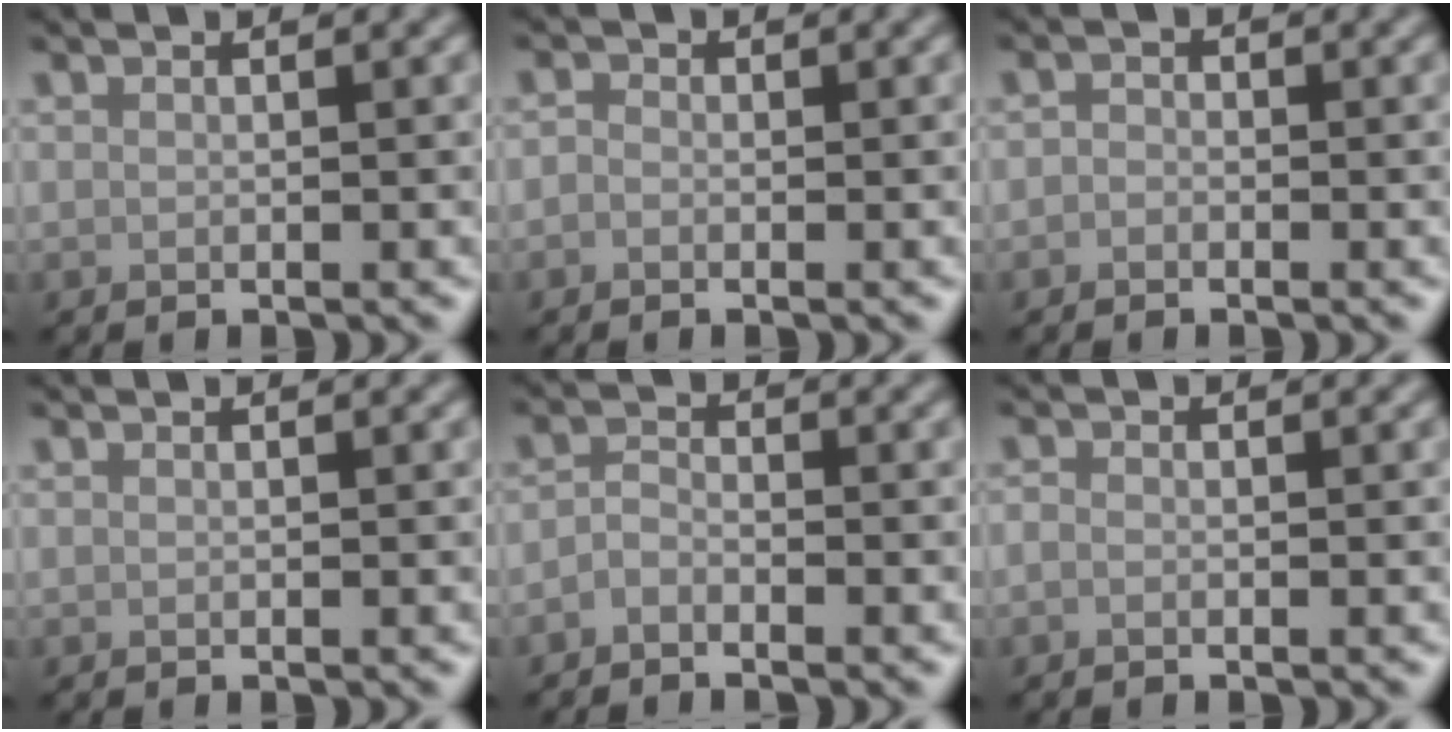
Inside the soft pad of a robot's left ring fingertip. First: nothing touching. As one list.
[{"total": 0.9, "force": [-0.3, 0.7, 0.3], "torque": [-0.004, -0.002, -0.011]}, {"total": 0.9, "force": [-0.5, 0.7, 0.2], "torque": [-0.003, 0.000, -0.013]}, {"total": 0.0}, {"total": 1.4, "force": [-1.0, 0.7, 0.7], "torque": [-0.013, 0.003, -0.024]}, {"total": 0.6, "force": [-0.4, 0.4, 0.4], "torque": [-0.007, -0.003, -0.009]}]